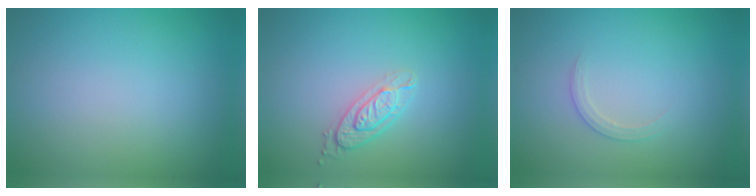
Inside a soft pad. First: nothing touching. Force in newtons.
{"total": 2.8, "press": 2.2, "slide": 1.7}
{"total": 1.3, "press": 1.3, "slide": 0.1}